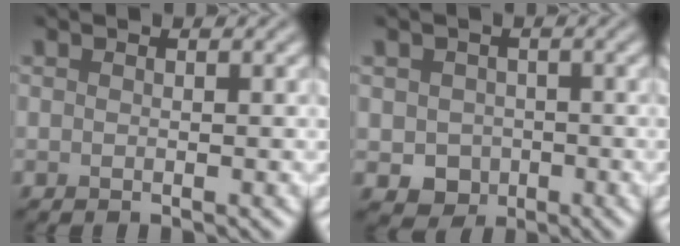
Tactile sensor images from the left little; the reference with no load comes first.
{"total": 2.9, "force": [-0.6, 2.6, 1.1], "torque": [-0.017, -0.008, -0.007]}